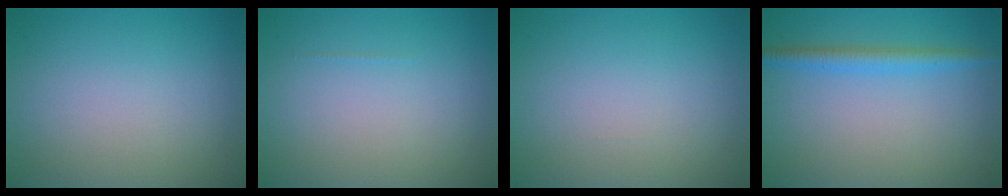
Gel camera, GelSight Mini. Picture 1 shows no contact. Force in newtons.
{"total": 0.0}
{"total": 0.0}
{"total": 2.4, "press": 2.4, "slide": 0.2}